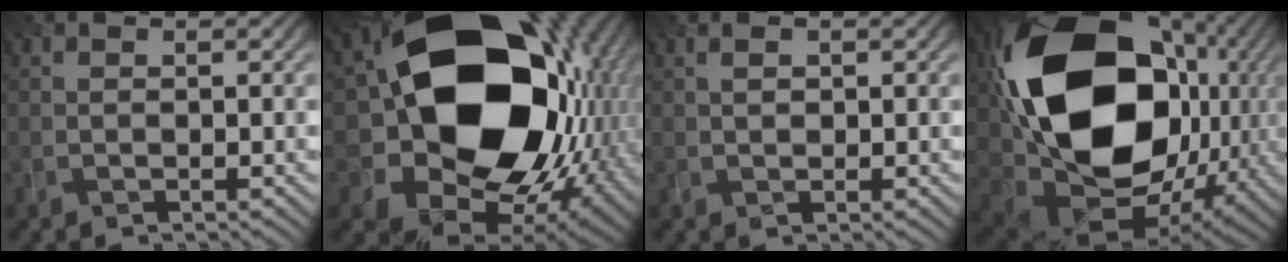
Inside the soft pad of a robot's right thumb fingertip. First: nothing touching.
{"total": 22.1, "force": [2.3, 17.1, 13.9], "torque": [-0.318, -0.048, 0.083]}
{"total": 1.2, "force": [0.4, 0.8, 0.8], "torque": [-0.017, -0.002, 0.010]}
{"total": 23.2, "force": [3.7, 17.1, 15.3], "torque": [-0.362, -0.032, 0.083]}